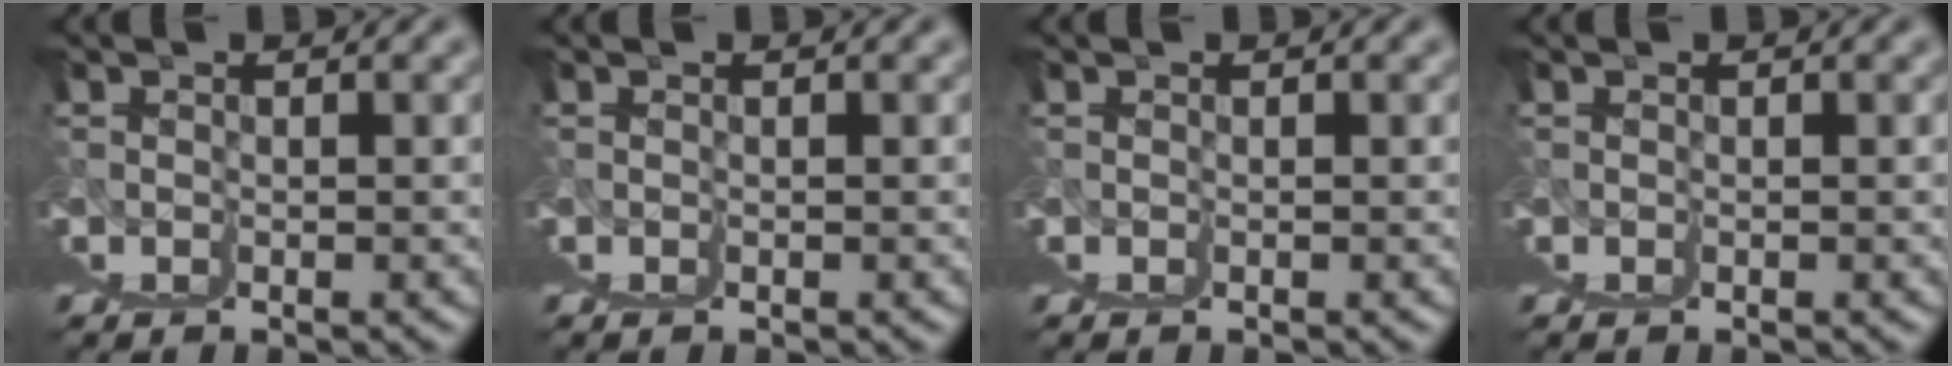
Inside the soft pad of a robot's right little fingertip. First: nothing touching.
{"total": 0.0}
{"total": 0.0}
{"total": 0.0}